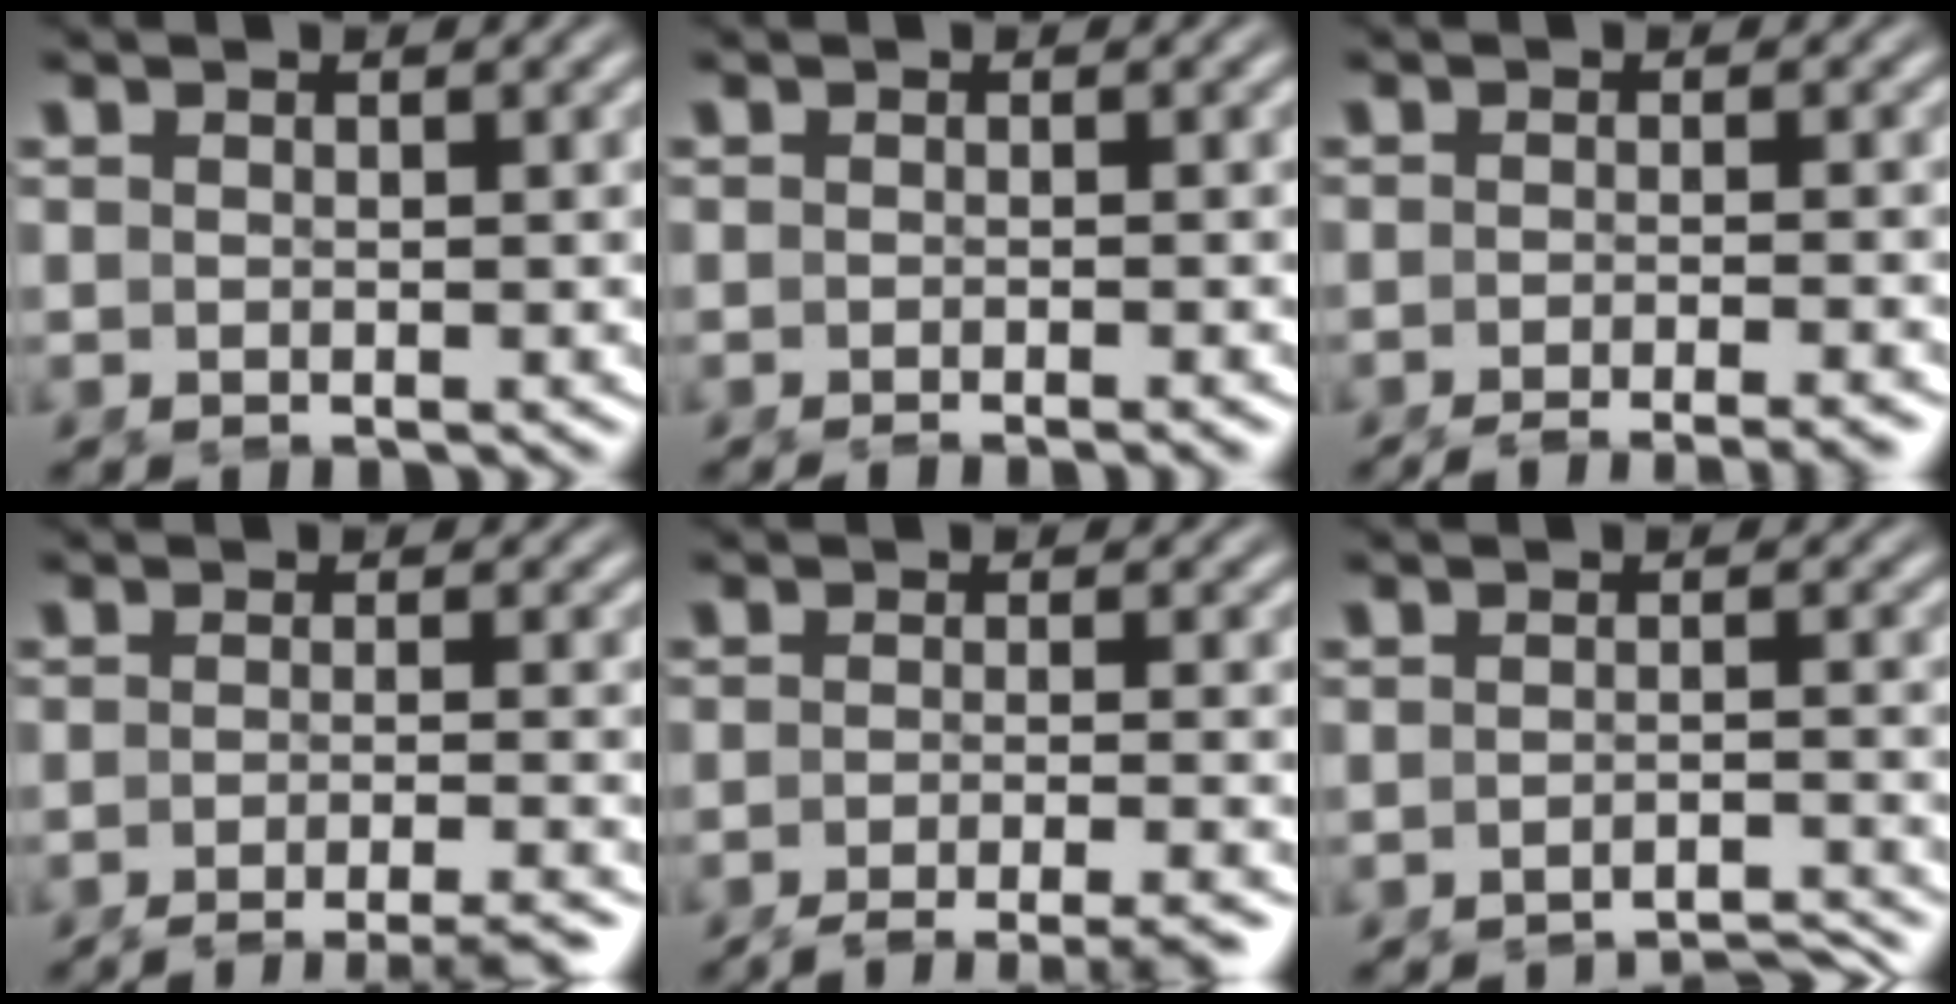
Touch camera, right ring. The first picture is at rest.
{"total": 1.9, "force": [-1.8, -0.2, 0.7], "torque": [-0.002, -0.002, -0.025]}
{"total": 6.0, "force": [-5.6, 0.7, 2.0], "torque": [-0.019, -0.011, -0.084]}
{"total": 8.2, "force": [-7.5, 1.3, 3.2], "torque": [-0.028, -0.017, -0.107]}
{"total": 9.1, "force": [-8.2, 1.7, 3.4], "torque": [-0.035, -0.020, -0.118]}
{"total": 5.1, "force": [-5.1, 0.0, 0.6], "torque": [-0.002, -0.018, -0.077]}